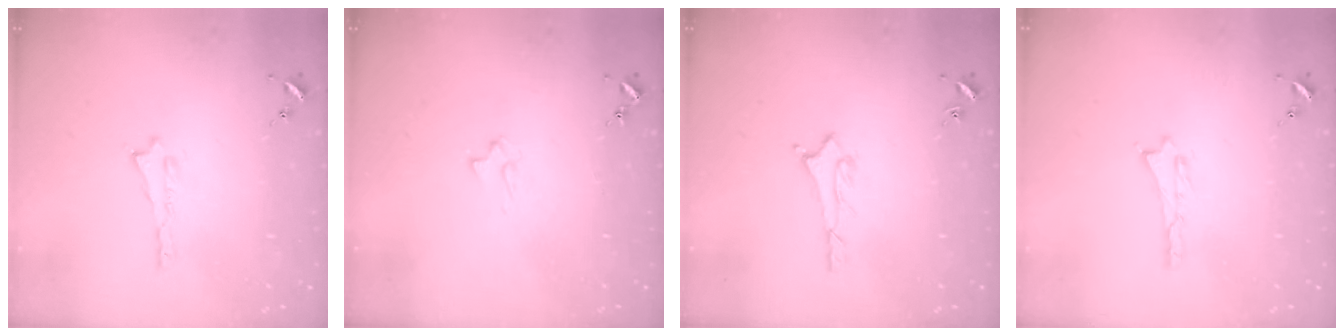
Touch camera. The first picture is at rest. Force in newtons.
{"total": 2.1, "press": 2.1, "slide": 0.3}
{"total": 1.5, "press": 1.5, "slide": 0.1}
{"total": 0.0}